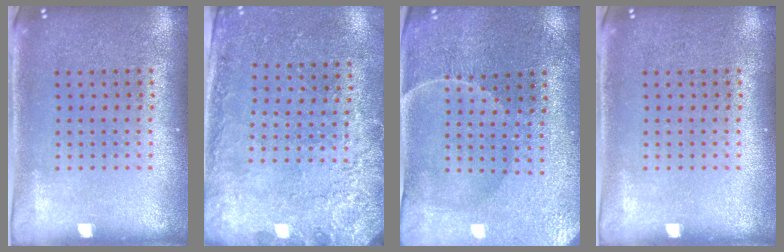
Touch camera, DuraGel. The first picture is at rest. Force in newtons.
{"total": 2.5, "press": 2.1, "slide": 1.3}
{"total": 1.0, "press": 0.9, "slide": 0.3}
{"total": 0.0}